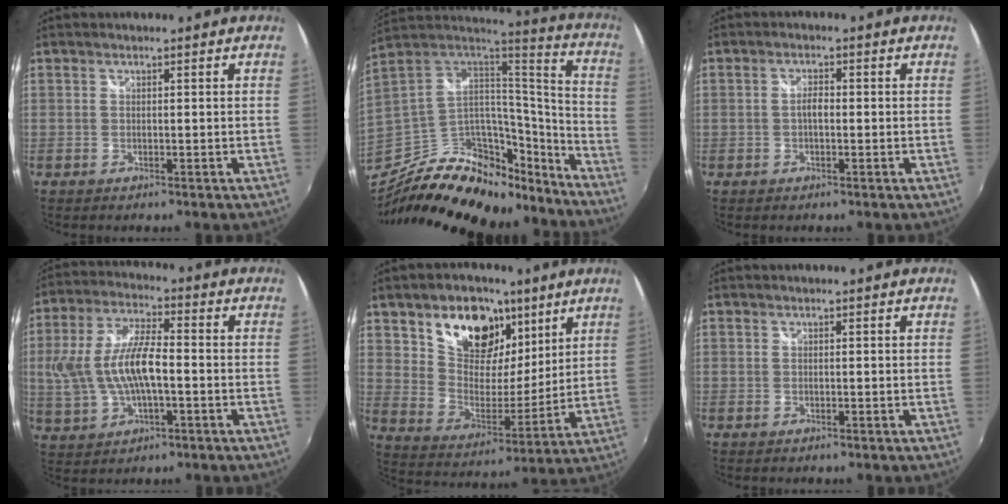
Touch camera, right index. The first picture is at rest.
{"total": 27.4, "force": [-19.0, 13.9, 14.0], "torque": [-0.242, 0.054, -0.271]}
{"total": 2.0, "force": [-0.3, 0.9, 1.7], "torque": [-0.032, 0.005, -0.007]}
{"total": 13.1, "force": [-1.2, 5.8, 11.7], "torque": [-0.247, 0.007, -0.016]}
{"total": 17.3, "force": [9.7, 10.9, 9.2], "torque": [-0.167, 0.016, 0.175]}
{"total": 0.0}